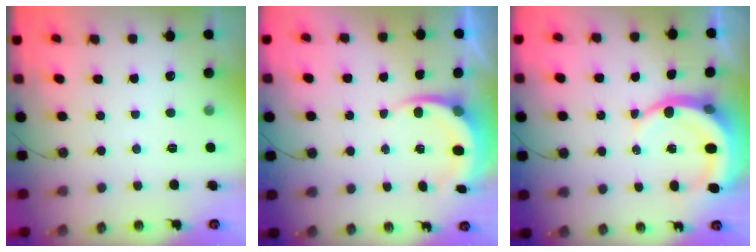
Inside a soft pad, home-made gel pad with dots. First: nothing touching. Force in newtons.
{"total": 7.1, "press": 6.9, "slide": 1.6}
{"total": 9.6, "press": 9.4, "slide": 1.8}